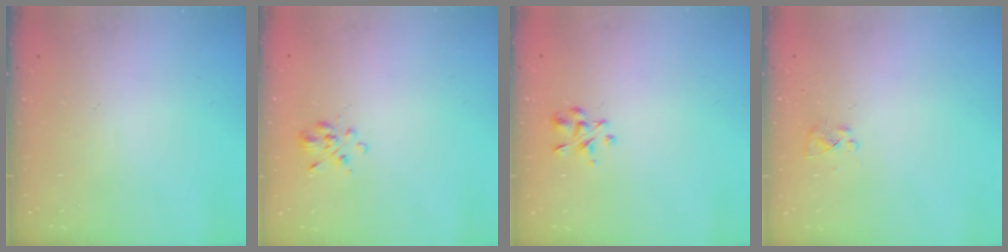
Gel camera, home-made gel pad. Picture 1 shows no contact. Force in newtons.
{"total": 2.8, "press": 2.6, "slide": 1.2}
{"total": 2.8, "press": 2.6, "slide": 1.1}
{"total": 2.5, "press": 2.4, "slide": 0.8}